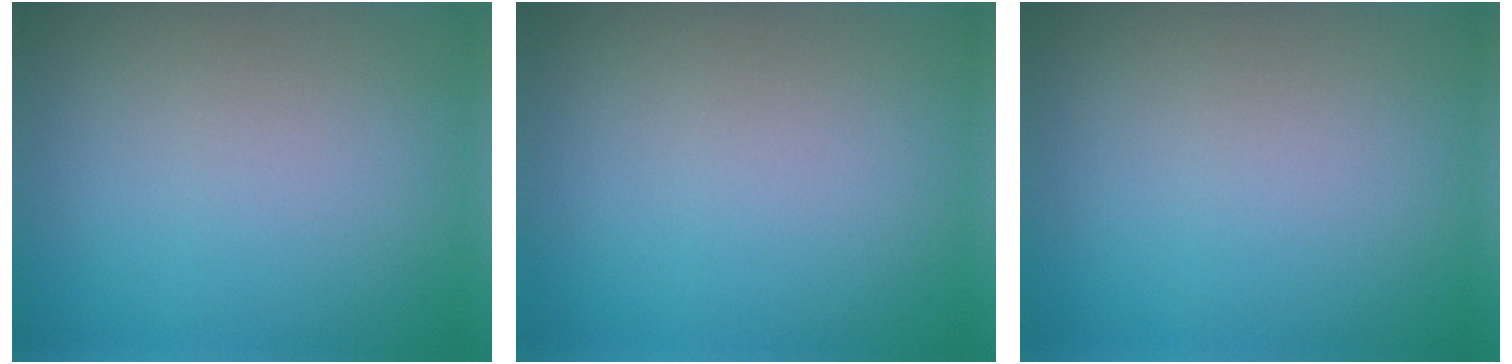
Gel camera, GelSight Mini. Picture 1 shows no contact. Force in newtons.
{"total": 0.0}
{"total": 0.0}